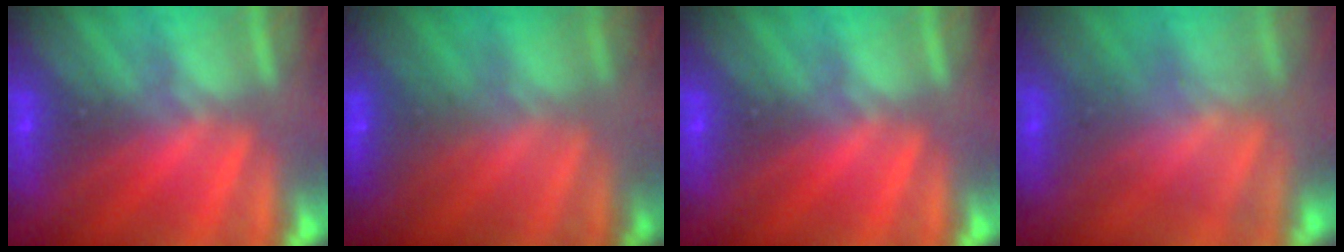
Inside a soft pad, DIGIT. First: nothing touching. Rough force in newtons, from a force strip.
{"total": 2.4}
{"total": 0.0}
{"total": 4.6}